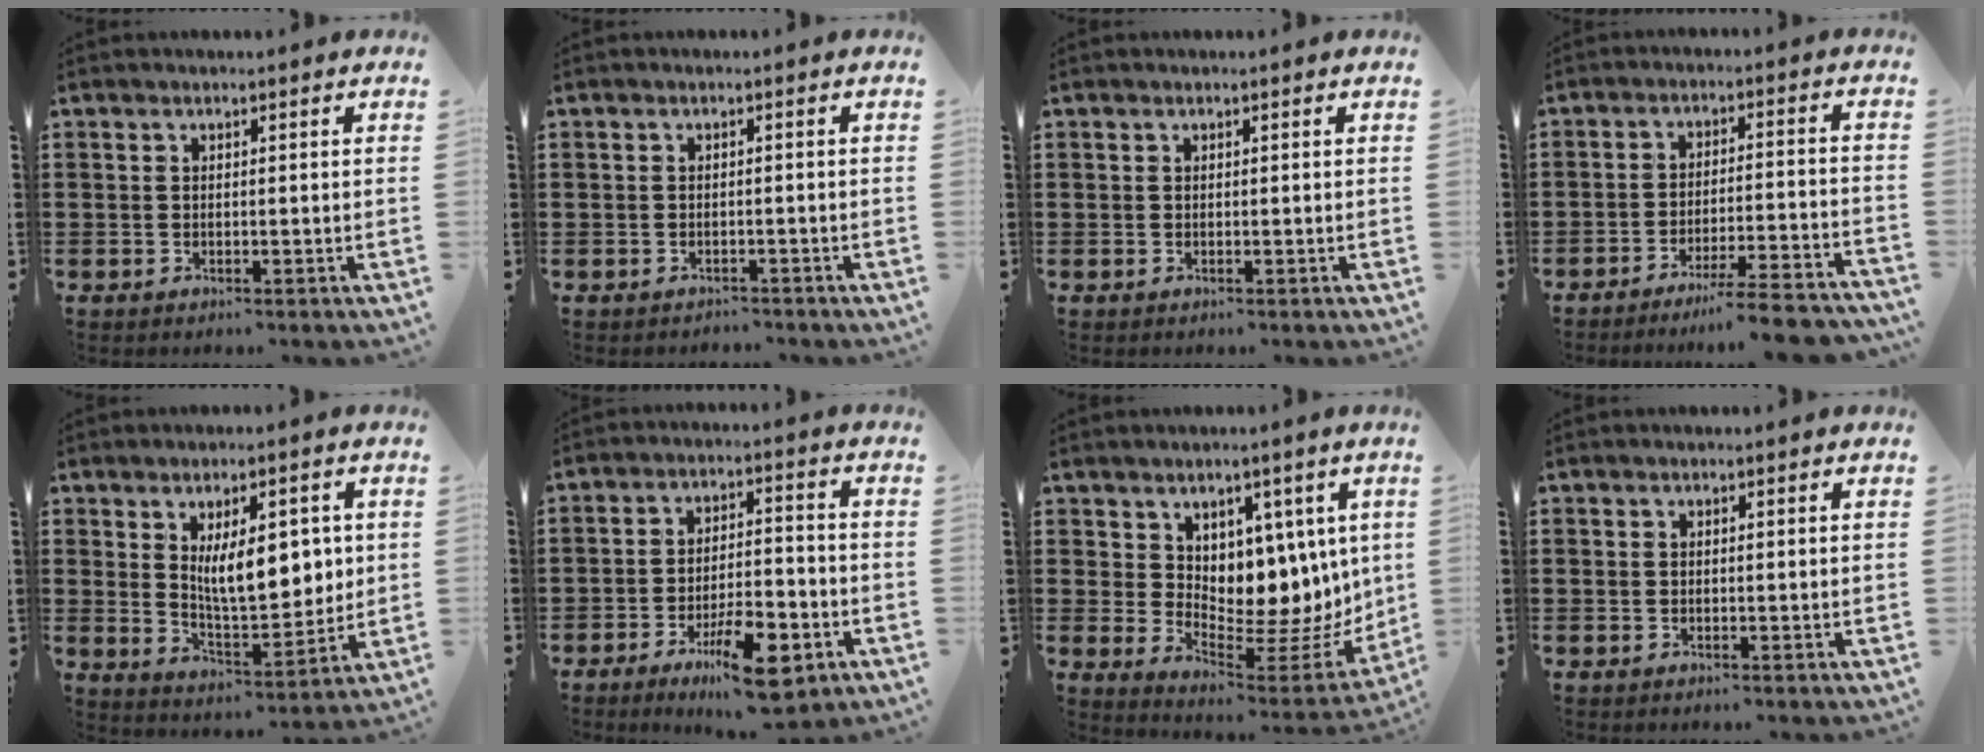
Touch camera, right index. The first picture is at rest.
{"total": 1.1, "force": [-1.0, 0.4, -0.1], "torque": [-0.001, 0.005, -0.025]}
{"total": 0.0}
{"total": 6.7, "force": [-5.9, -0.5, 3.2], "torque": [-0.046, -0.007, -0.110]}
{"total": 10.3, "force": [2.4, 4.3, 9.0], "torque": [-0.144, -0.002, 0.038]}
{"total": 10.3, "force": [-5.6, 3.6, 7.8], "torque": [-0.140, 0.015, -0.096]}
{"total": 7.0, "force": [4.9, 4.5, 2.0], "torque": [-0.051, -0.066, 0.092]}
{"total": 0.0}